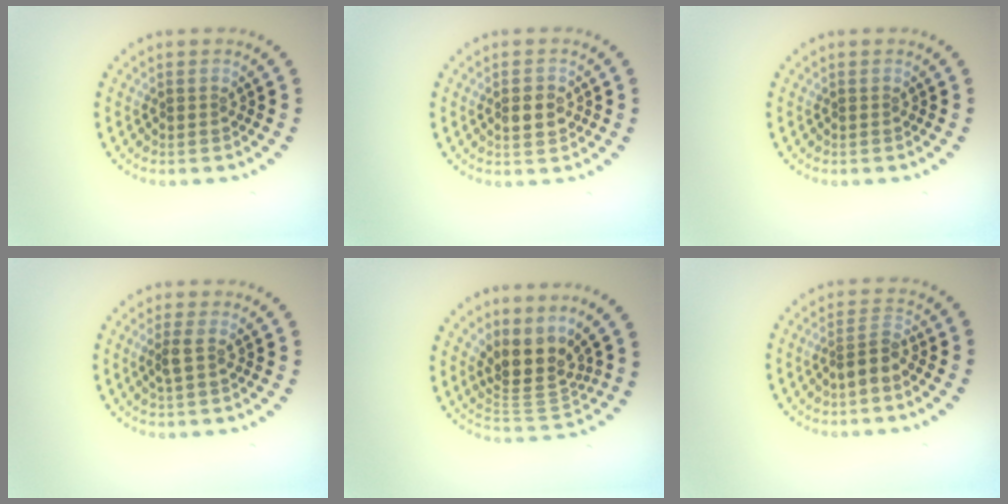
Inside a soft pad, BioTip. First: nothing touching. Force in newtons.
{"total": 2.0, "press": 1.9, "slide": 0.3}
{"total": 0.0}
{"total": 1.2, "press": 1.0, "slide": 0.7}
{"total": 4.3, "press": 3.2, "slide": 2.9}
{"total": 2.2, "press": 1.7, "slide": 1.4}